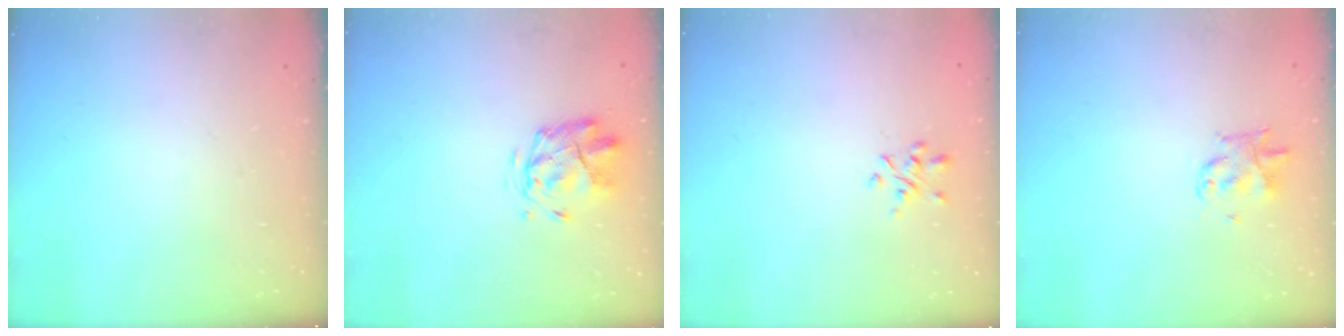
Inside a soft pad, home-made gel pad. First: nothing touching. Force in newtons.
{"total": 2.7, "press": 2.4, "slide": 1.2}
{"total": 1.8, "press": 1.6, "slide": 0.6}
{"total": 3.0, "press": 2.9, "slide": 0.4}